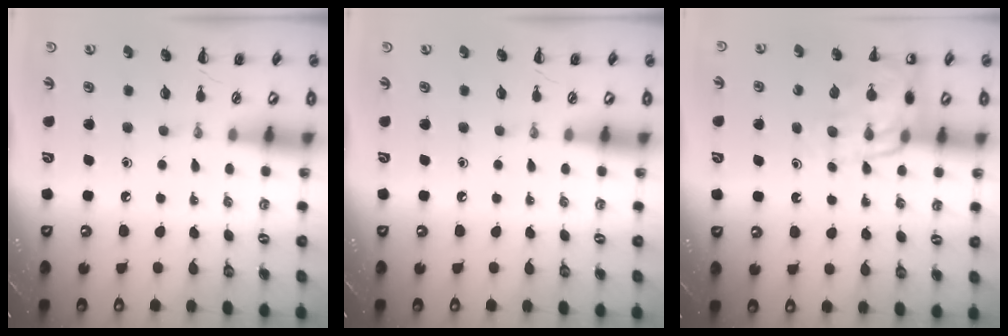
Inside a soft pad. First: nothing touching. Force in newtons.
{"total": 0.0}
{"total": 12.7, "press": 12.4, "slide": 2.9}